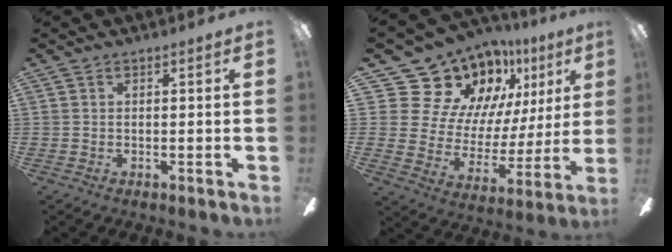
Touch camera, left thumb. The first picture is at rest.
{"total": 20.2, "force": [14.4, 12.5, 6.8], "torque": [-0.131, -0.116, 0.289]}